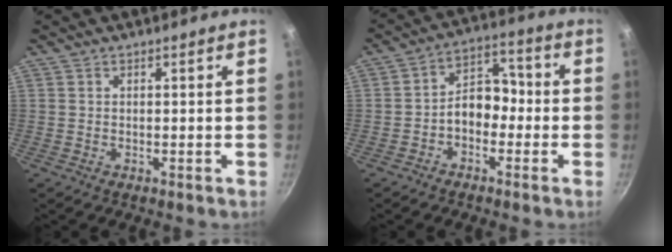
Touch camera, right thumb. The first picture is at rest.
{"total": 7.6, "force": [-2.2, 5.4, 5.0], "torque": [-0.040, 0.043, -0.049]}